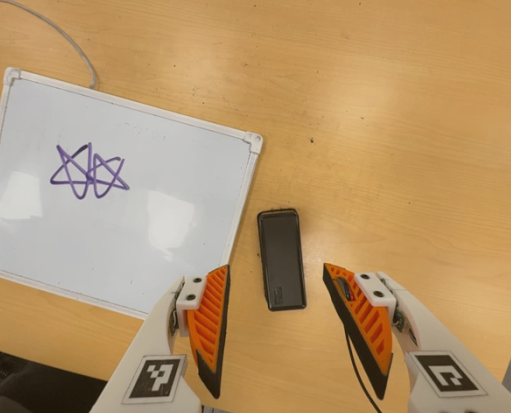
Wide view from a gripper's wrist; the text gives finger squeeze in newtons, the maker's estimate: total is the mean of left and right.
{"total": 0.0}